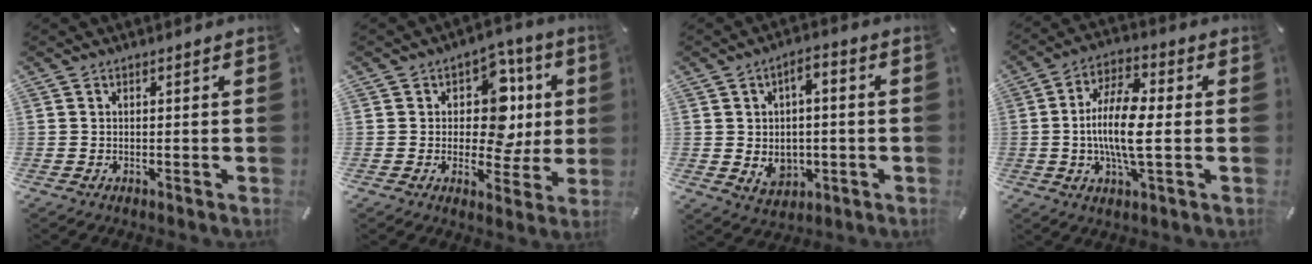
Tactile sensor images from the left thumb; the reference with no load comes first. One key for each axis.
{"total": 13.0, "fx": 2.7, "fy": 9.8, "fz": 8.2, "tx": -0.102, "ty": -0.015, "tz": 0.048}
{"total": 7.6, "fx": -0.4, "fy": 6.0, "fz": 4.6, "tx": -0.068, "ty": 0.006, "tz": -0.006}
{"total": 13.4, "fx": -0.9, "fy": 4.7, "fz": 12.5, "tx": -0.251, "ty": -0.002, "tz": -0.018}